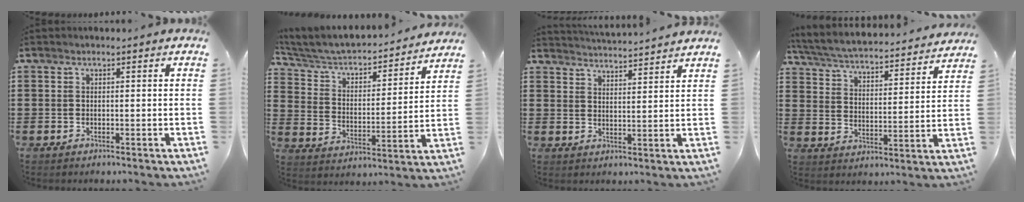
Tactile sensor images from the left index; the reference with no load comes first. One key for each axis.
{"total": 4.3, "fx": 3.8, "fy": 1.4, "fz": 1.4, "tx": -0.049, "ty": -0.035, "tz": 0.055}
{"total": 3.5, "fx": 3.5, "fy": -0.7, "fz": -0.1, "tx": -0.012, "ty": -0.023, "tz": 0.060}
{"total": 4.4, "fx": 4.3, "fy": -0.1, "fz": 1.1, "tx": -0.045, "ty": -0.033, "tz": 0.066}